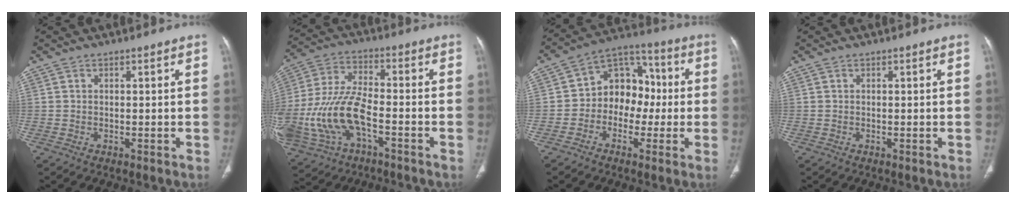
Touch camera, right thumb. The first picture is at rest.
{"total": 17.7, "force": [-5.4, 9.1, 14.1], "torque": [-0.312, 0.025, -0.094]}
{"total": 11.5, "force": [-1.3, 9.0, 7.0], "torque": [-0.064, 0.043, -0.036]}
{"total": 0.0}